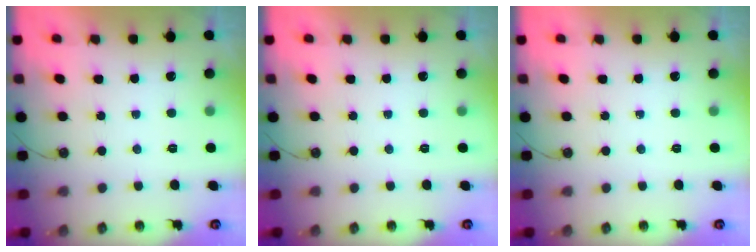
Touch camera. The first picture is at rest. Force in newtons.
{"total": 0.0}
{"total": 0.0}